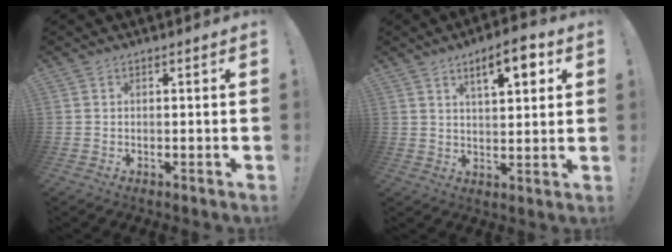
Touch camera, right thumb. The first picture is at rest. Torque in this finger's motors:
{"motor_torque": [0.89, 0.94, 0.15, 0.08, 0.00]}